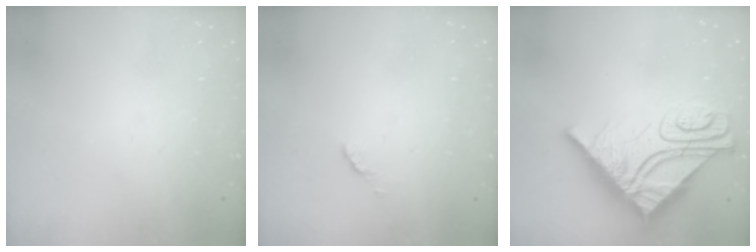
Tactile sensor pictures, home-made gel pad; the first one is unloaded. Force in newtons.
{"total": 2.8, "press": 2.7, "slide": 0.4}
{"total": 18.5, "press": 18.4, "slide": 2.0}